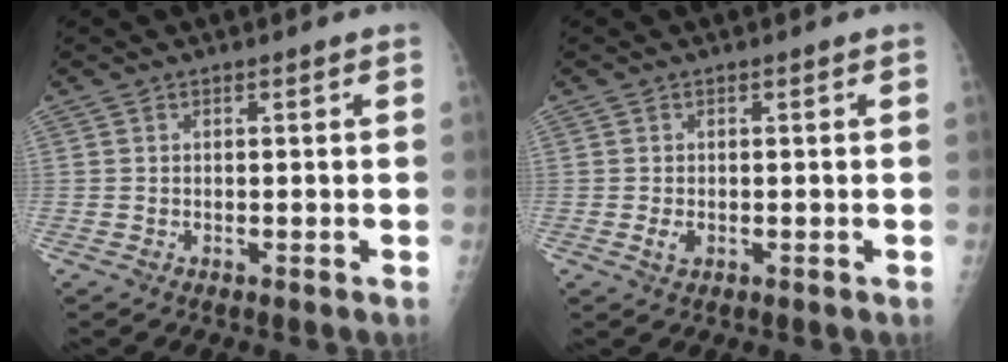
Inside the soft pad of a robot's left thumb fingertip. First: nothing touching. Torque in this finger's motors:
{"motor_torque": [-0.14, 0.05, 0.08, -0.01, 0.01]}